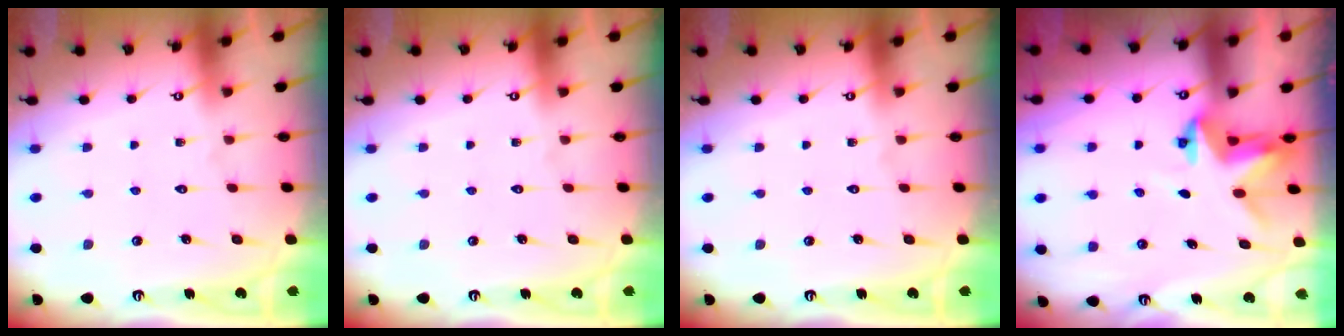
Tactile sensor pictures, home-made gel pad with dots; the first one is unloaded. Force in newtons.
{"total": 0.0}
{"total": 0.0}
{"total": 3.2, "press": 3.2, "slide": 0.1}